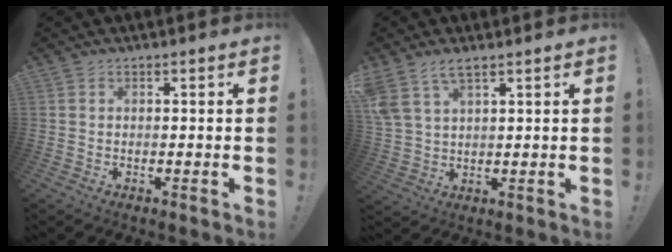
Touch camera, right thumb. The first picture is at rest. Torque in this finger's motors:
{"motor_torque": [0.37, 0.81, 0.38, 0.16, 0.28]}